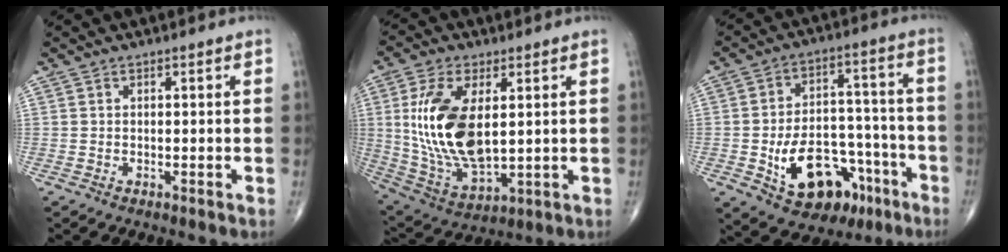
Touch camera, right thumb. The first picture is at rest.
{"total": 17.4, "force": [2.7, 8.7, 14.8], "torque": [-0.291, -0.018, 0.064]}
{"total": 17.6, "force": [-7.5, 10.9, 11.6], "torque": [-0.148, 0.053, -0.101]}